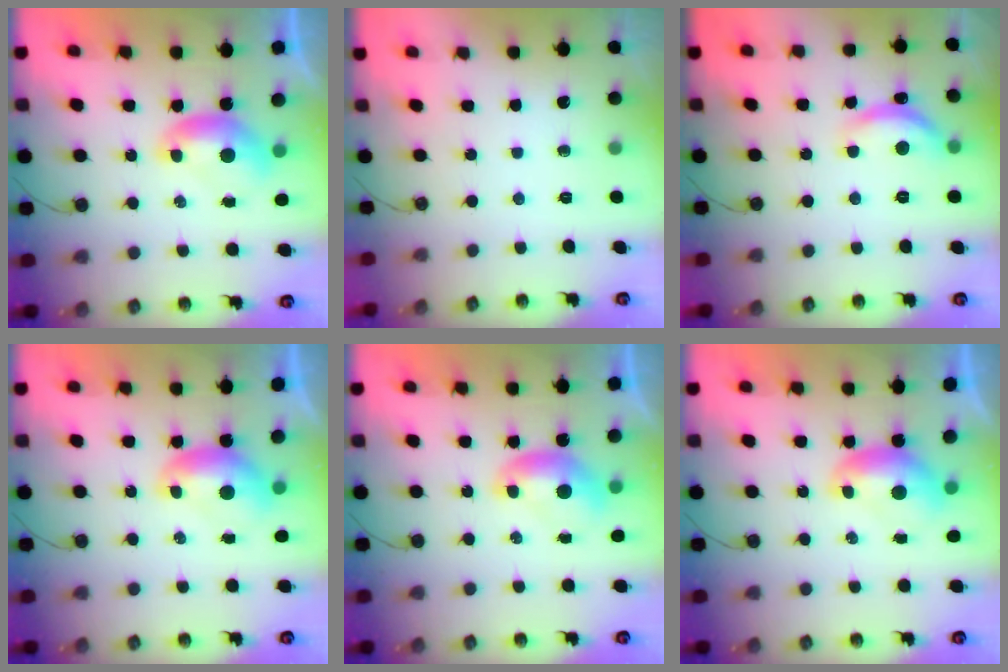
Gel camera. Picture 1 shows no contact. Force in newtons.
{"total": 0.0}
{"total": 5.5, "press": 5.5, "slide": 0.6}
{"total": 1.1, "press": 1.1, "slide": 0.2}
{"total": 0.0}
{"total": 1.1, "press": 1.1, "slide": 0.2}